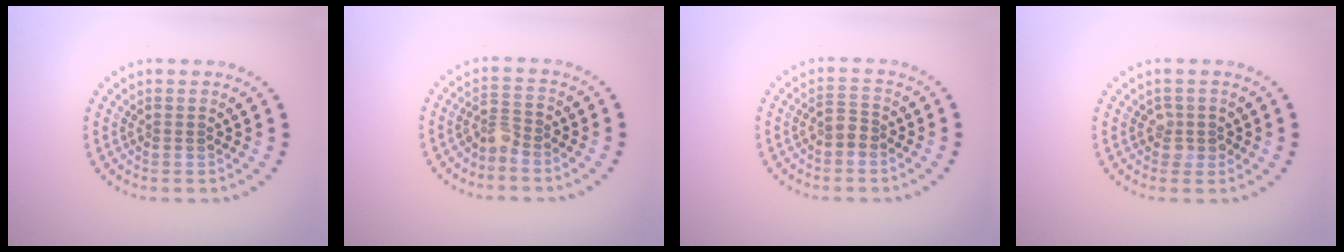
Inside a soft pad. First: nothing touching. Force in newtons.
{"total": 2.0, "press": 1.5, "slide": 1.3}
{"total": 1.7, "press": 1.4, "slide": 0.8}
{"total": 1.4, "press": 1.2, "slide": 0.7}